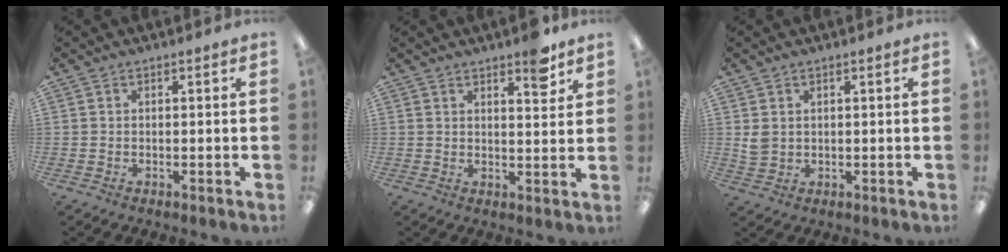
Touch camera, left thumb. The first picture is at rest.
{"total": 6.0, "force": [4.4, 1.9, 3.6], "torque": [-0.034, -0.029, 0.069]}
{"total": 3.2, "force": [1.2, 2.5, 1.5], "torque": [-0.023, -0.001, 0.022]}